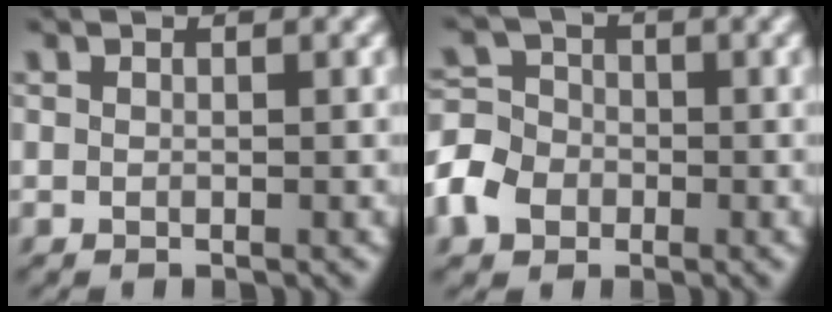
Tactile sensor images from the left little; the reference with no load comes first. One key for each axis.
{"total": 5.8, "fx": -2.5, "fy": 4.7, "fz": 2.3, "tx": -0.044, "ty": -0.006, "tz": -0.066}